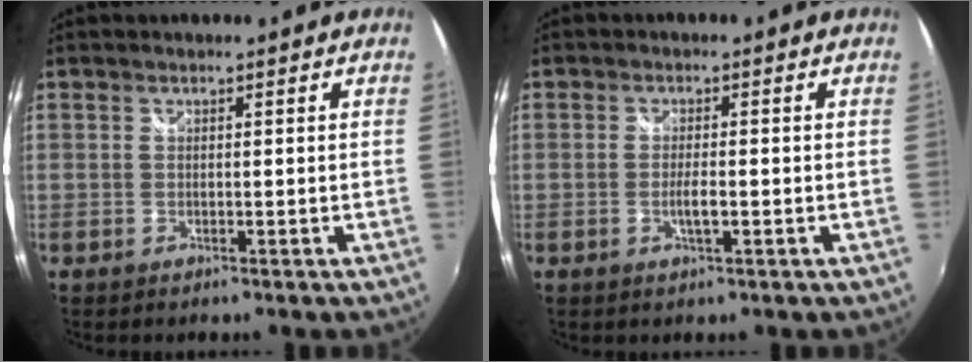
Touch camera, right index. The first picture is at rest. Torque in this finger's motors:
{"motor_torque": [0.74, -0.11, 0.32, 0.07]}